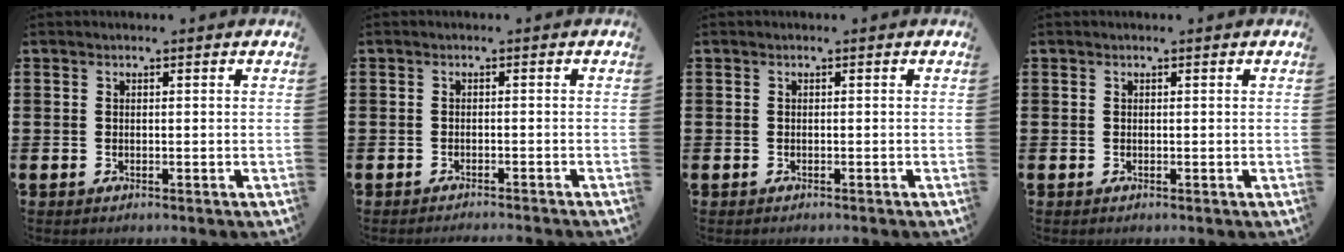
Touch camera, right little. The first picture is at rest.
{"total": 0.9, "force": [-0.9, -0.2, 0.1], "torque": [0.000, 0.000, -0.018]}
{"total": 0.0}
{"total": 0.0}